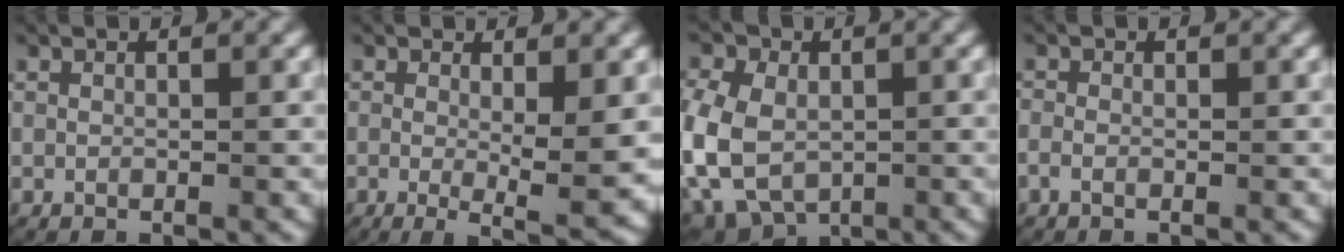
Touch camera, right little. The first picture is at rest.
{"total": 5.0, "force": [-1.7, 1.0, 4.6], "torque": [-0.068, -0.033, -0.018]}
{"total": 10.9, "force": [-2.9, 9.3, 4.9], "torque": [-0.149, -0.050, -0.033]}
{"total": 1.4, "force": [-0.8, 0.8, 0.8], "torque": [-0.027, -0.006, -0.014]}